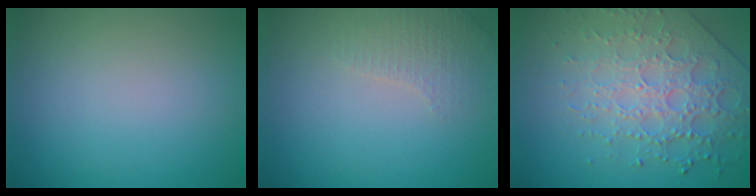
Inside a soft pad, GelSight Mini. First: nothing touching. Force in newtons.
{"total": 2.0, "press": 1.9, "slide": 0.5}
{"total": 5.2, "press": 4.7, "slide": 2.1}